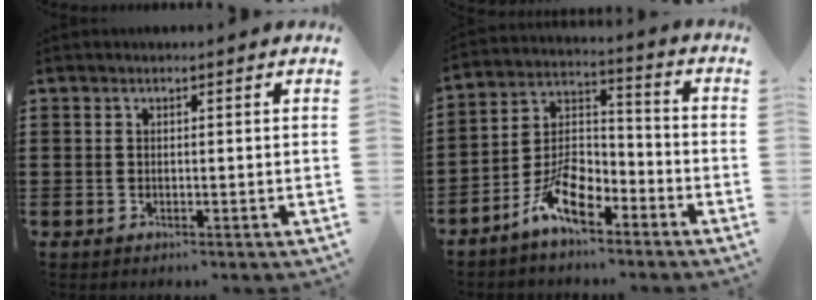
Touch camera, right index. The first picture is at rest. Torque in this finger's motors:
{"motor_torque": [1.12, 1.02, 0.59, 0.19]}